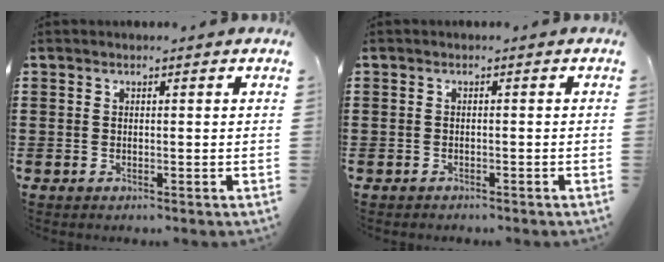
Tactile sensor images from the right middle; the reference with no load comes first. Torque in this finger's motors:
{"motor_torque": [-0.05, 0.00, -0.02, -0.01]}